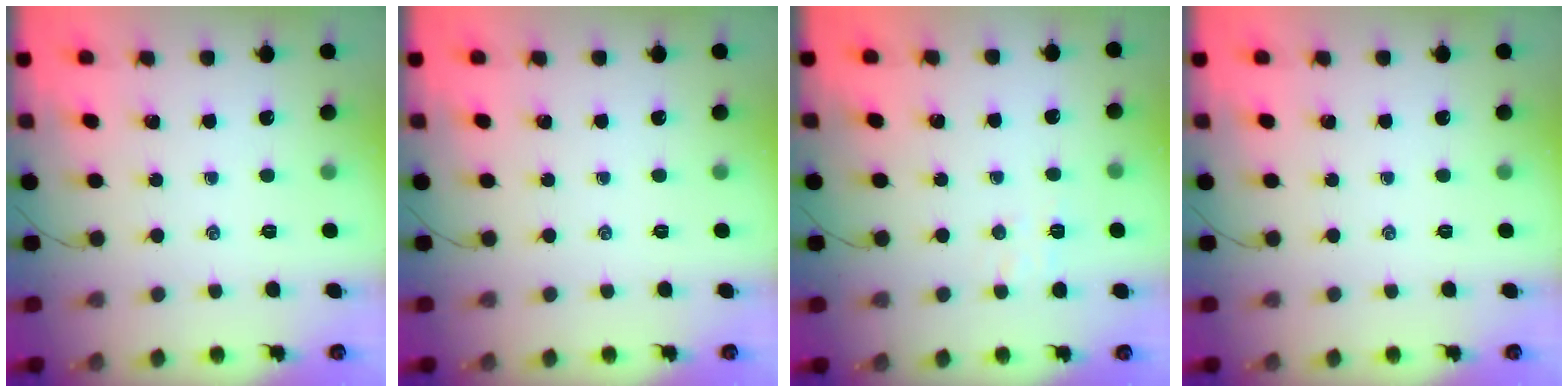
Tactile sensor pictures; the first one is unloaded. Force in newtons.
{"total": 0.0}
{"total": 5.4, "press": 5.4, "slide": 0.9}
{"total": 0.0}